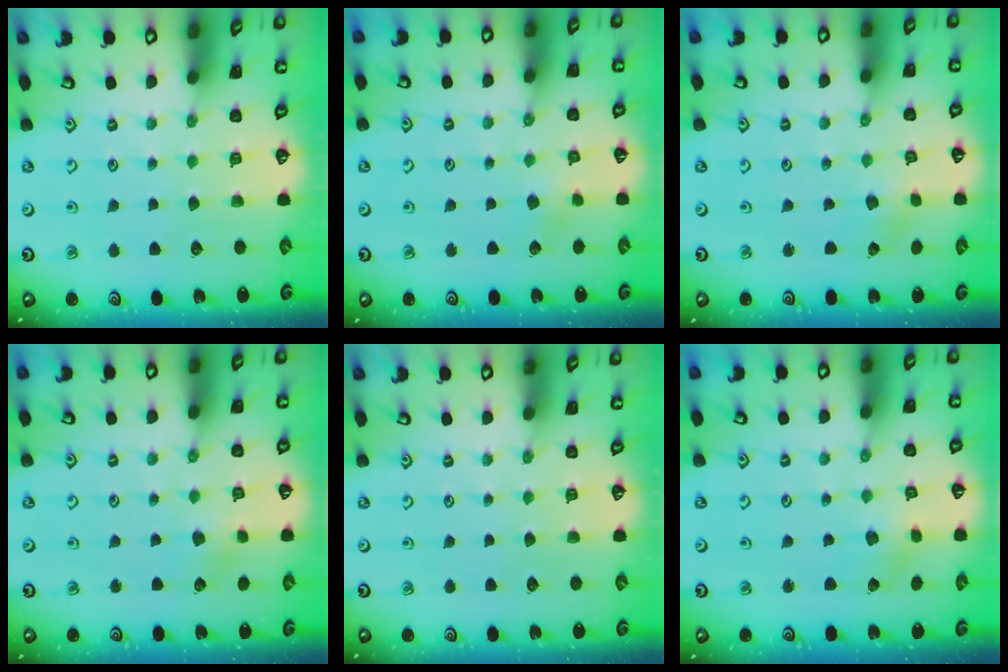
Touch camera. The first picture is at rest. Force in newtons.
{"total": 3.4, "press": 3.3, "slide": 0.7}
{"total": 0.6, "press": 0.5, "slide": 0.1}
{"total": 3.1, "press": 3.1, "slide": 0.4}
{"total": 0.0}
{"total": 1.3, "press": 1.3, "slide": 0.1}